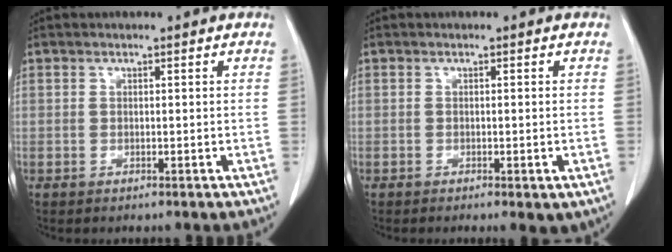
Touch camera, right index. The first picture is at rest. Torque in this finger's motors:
{"motor_torque": [0.51, -0.43, 0.21, 0.02]}